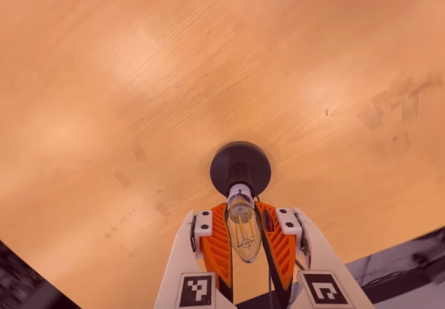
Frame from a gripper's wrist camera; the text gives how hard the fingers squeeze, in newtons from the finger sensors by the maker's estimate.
{"total": 21.9, "left": 19.8, "right": 24.0}